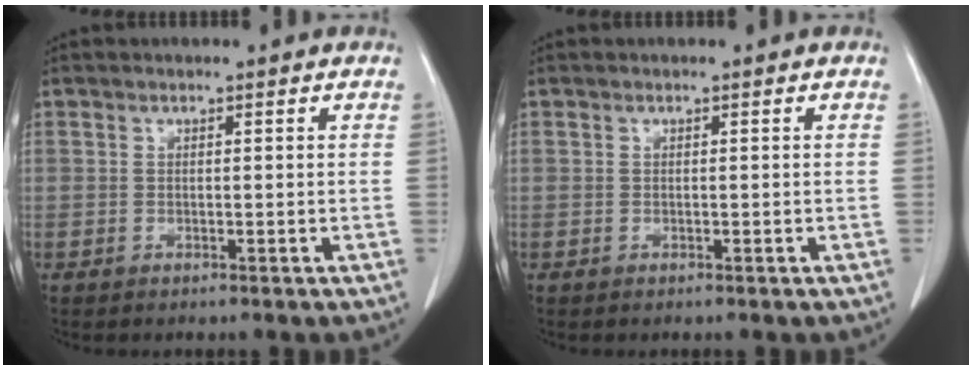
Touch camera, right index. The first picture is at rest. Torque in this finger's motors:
{"motor_torque": [0.09, -0.04, -0.05, 0.01]}